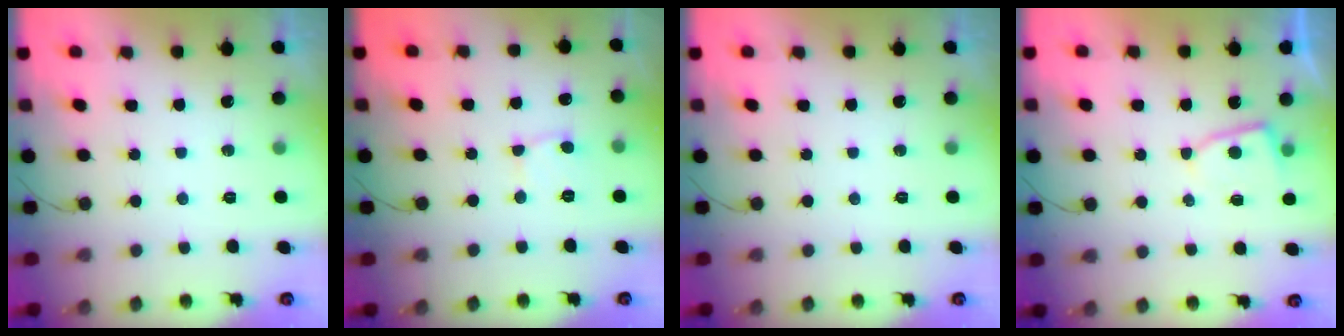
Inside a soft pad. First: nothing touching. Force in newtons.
{"total": 2.6, "press": 2.6, "slide": 0.2}
{"total": 0.0}
{"total": 4.7, "press": 4.7, "slide": 0.5}